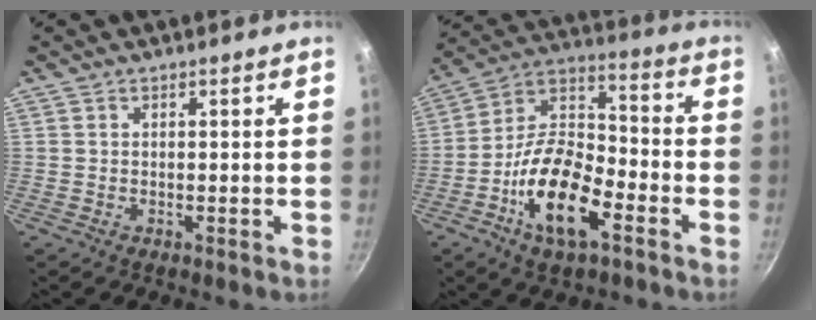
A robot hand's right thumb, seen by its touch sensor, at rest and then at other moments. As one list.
[{"total": 17.1, "force": [-7.3, 8.0, 13.3], "torque": [-0.226, 0.047, -0.146]}]